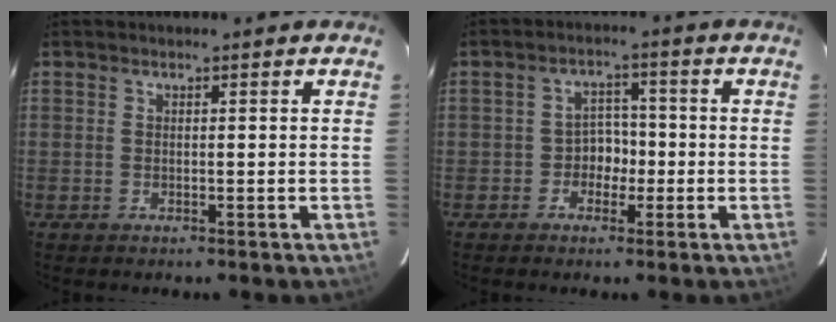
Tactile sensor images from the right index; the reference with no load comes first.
{"total": 3.9, "force": [-1.6, 3.3, 1.2], "torque": [-0.019, 0.018, -0.028]}